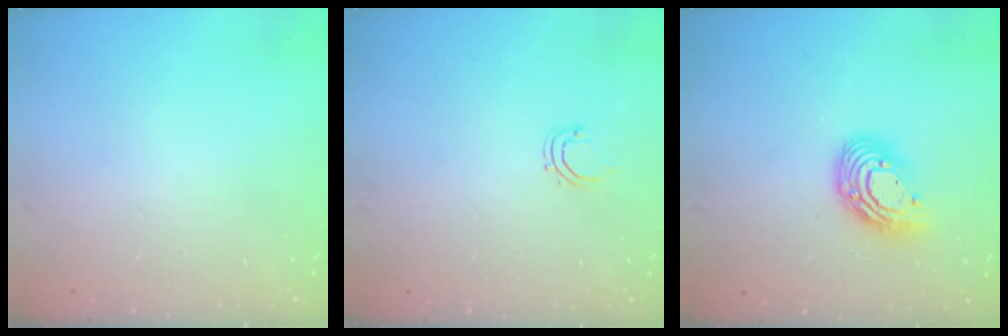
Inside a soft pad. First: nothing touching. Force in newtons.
{"total": 2.8, "press": 2.8, "slide": 0.5}
{"total": 12.2, "press": 12.1, "slide": 1.1}